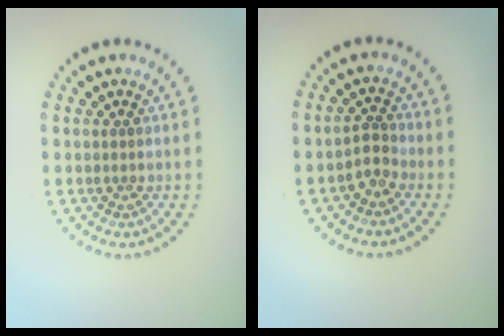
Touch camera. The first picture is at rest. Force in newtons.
{"total": 1.8, "press": 1.4, "slide": 1.1}